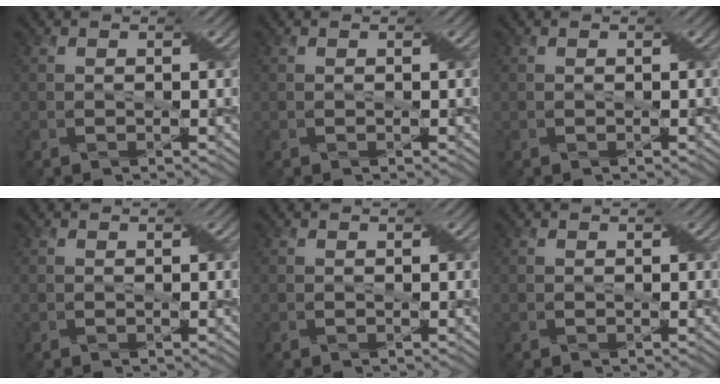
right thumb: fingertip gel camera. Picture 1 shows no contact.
{"total": 0.0}
{"total": 0.0}
{"total": 0.0}
{"total": 0.0}
{"total": 0.0}